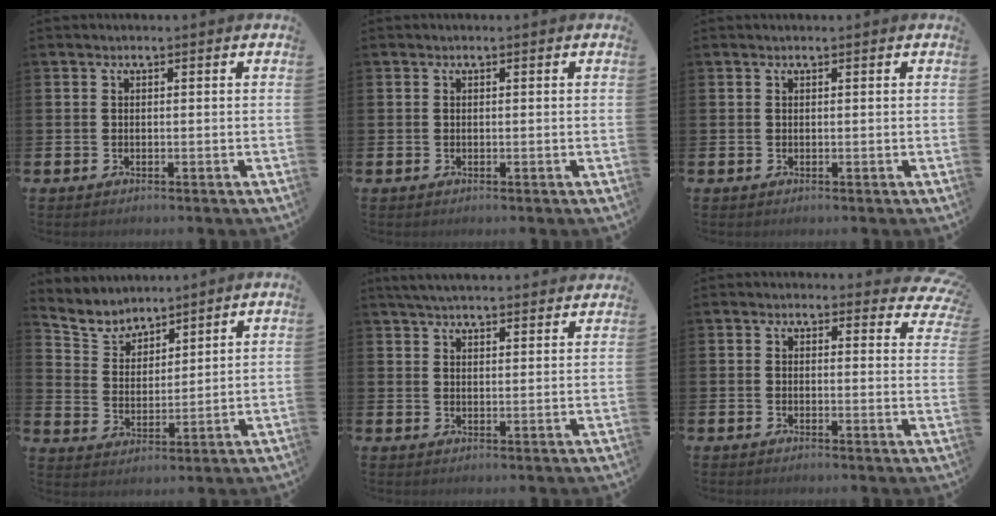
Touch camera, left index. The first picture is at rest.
{"total": 0.0}
{"total": 0.0}
{"total": 4.8, "force": [4.5, 1.8, 0.0], "torque": [-0.028, -0.027, 0.079]}
{"total": 4.5, "force": [4.4, 0.4, 0.9], "torque": [-0.026, -0.018, 0.081]}
{"total": 2.1, "force": [1.8, 1.0, 0.1], "torque": [0.011, -0.014, 0.025]}